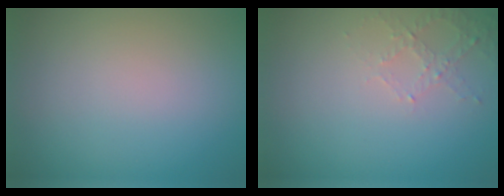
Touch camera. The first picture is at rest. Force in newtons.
{"total": 1.8, "press": 1.7, "slide": 0.5}